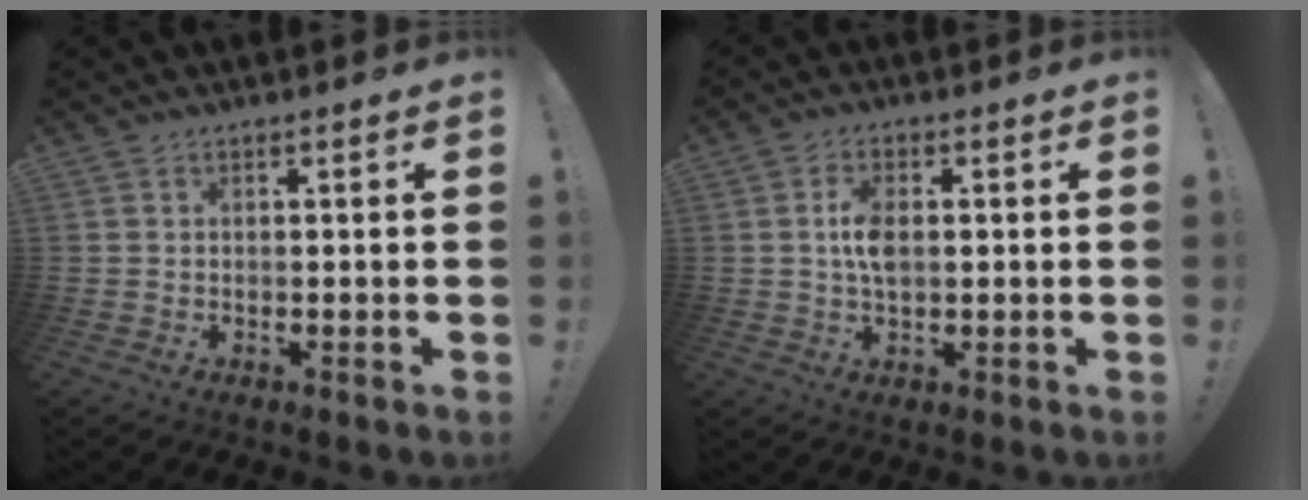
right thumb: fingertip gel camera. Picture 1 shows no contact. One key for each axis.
{"total": 5.9, "fx": 0.4, "fy": 3.1, "fz": 4.9, "tx": -0.086, "ty": 0.003, "tz": 0.003}